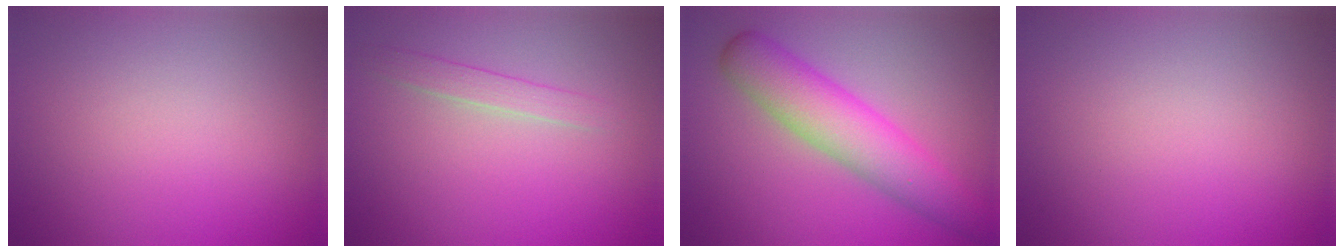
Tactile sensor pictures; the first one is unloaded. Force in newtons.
{"total": 1.5, "press": 1.5, "slide": 0.0}
{"total": 5.8, "press": 5.8, "slide": 0.1}
{"total": 0.0}